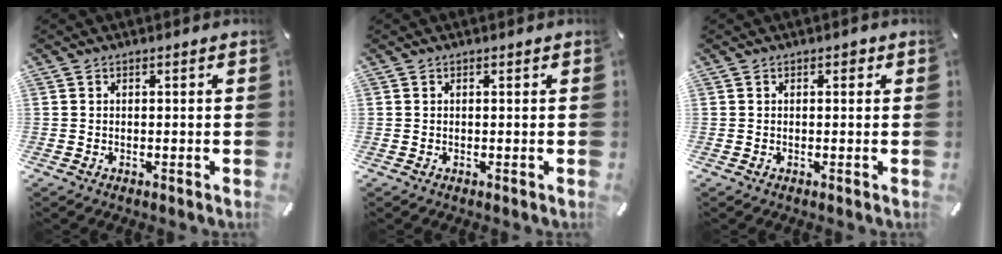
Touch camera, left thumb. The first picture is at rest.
{"total": 0.0}
{"total": 1.0, "force": [0.2, 0.8, 0.7], "torque": [-0.005, 0.003, 0.001]}